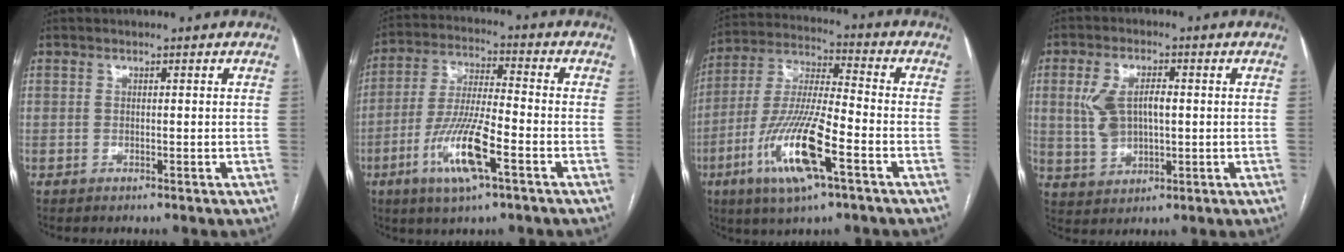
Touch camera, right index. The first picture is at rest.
{"total": 12.0, "force": [-5.1, 1.8, 10.7], "torque": [-0.217, -0.012, -0.094]}
{"total": 15.4, "force": [-6.4, 2.3, 13.9], "torque": [-0.285, -0.016, -0.116]}
{"total": 7.5, "force": [0.9, 4.1, 6.2], "torque": [-0.133, 0.016, 0.025]}